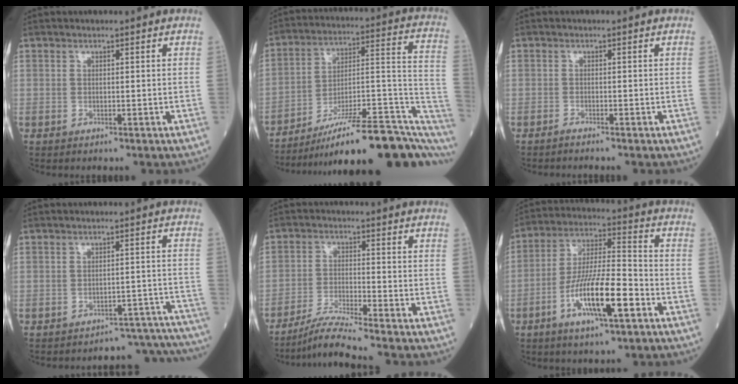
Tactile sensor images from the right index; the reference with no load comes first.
{"total": 25.8, "force": [-19.2, 3.3, 16.9], "torque": [-0.165, 0.012, -0.278]}
{"total": 1.4, "force": [-1.2, -0.4, 0.6], "torque": [-0.008, 0.003, -0.016]}
{"total": 11.9, "force": [-11.8, 1.0, -1.0], "torque": [0.042, 0.043, -0.131]}
{"total": 6.2, "force": [-5.4, -2.1, 2.2], "torque": [-0.050, -0.026, -0.102]}
{"total": 13.4, "force": [-5.4, 2.1, 12.0], "torque": [-0.228, -0.005, -0.096]}